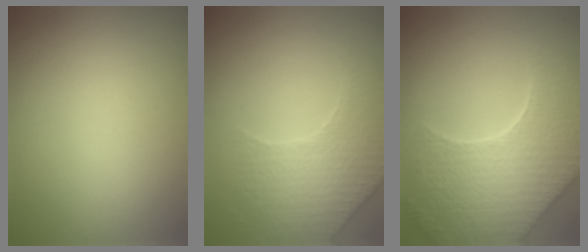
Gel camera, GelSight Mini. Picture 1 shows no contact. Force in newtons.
{"total": 2.6, "press": 2.4, "slide": 1.0}
{"total": 8.6, "press": 6.3, "slide": 5.9}